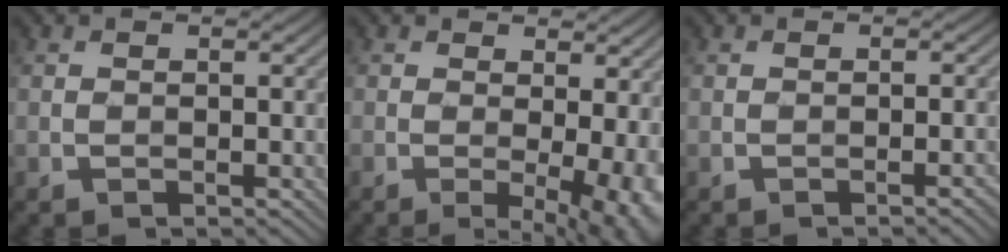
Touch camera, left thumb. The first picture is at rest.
{"total": 8.3, "force": [-0.7, 2.8, 7.8], "torque": [-0.086, -0.001, 0.002]}
{"total": 1.5, "force": [-0.8, 0.2, 1.2], "torque": [-0.015, 0.006, -0.013]}